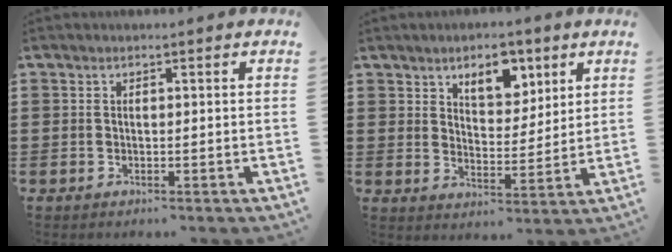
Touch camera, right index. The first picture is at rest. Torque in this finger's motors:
{"motor_torque": [0.95, 0.79, 0.31, 0.09]}